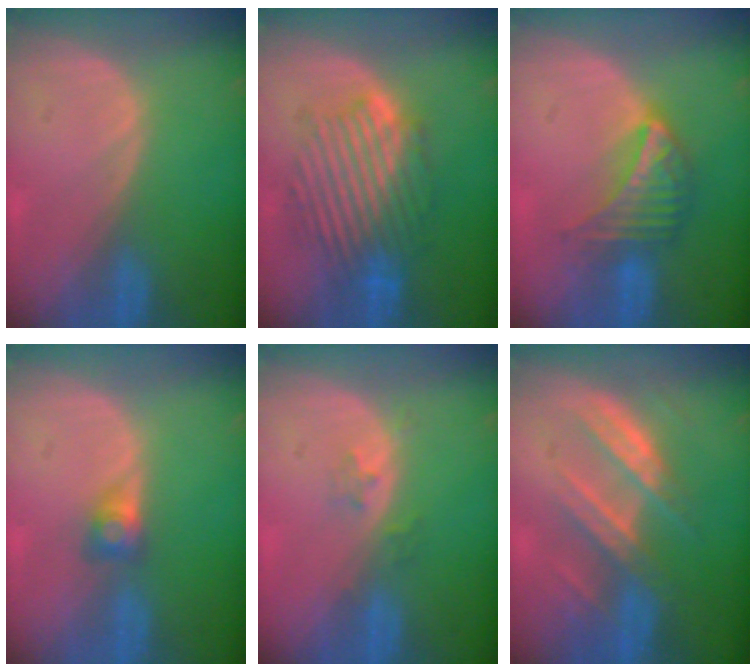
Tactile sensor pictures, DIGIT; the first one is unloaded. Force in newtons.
{"total": 9.0, "press": 9.0, "slide": 1.2}
{"total": 7.3, "press": 6.3, "slide": 3.5}
{"total": 2.6, "press": 2.4, "slide": 1.0}
{"total": 2.1, "press": 1.8, "slide": 1.2}
{"total": 7.4, "press": 7.1, "slide": 2.1}